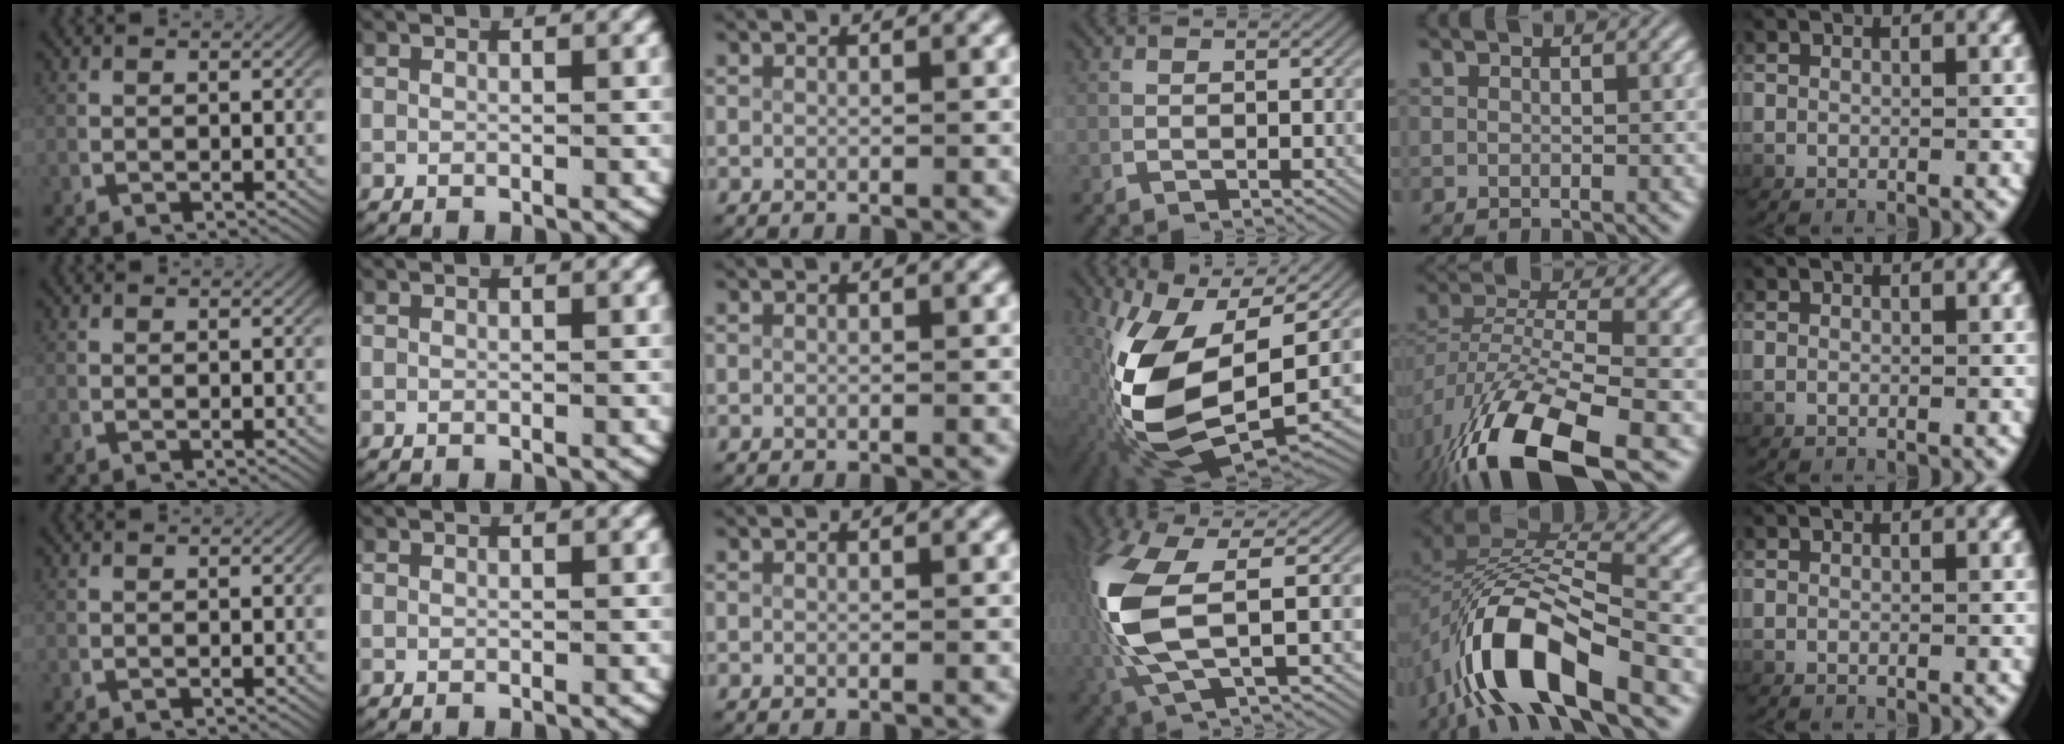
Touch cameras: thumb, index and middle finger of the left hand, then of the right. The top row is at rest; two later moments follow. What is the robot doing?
{"motion": "lift_and_place", "object": "scissors"}